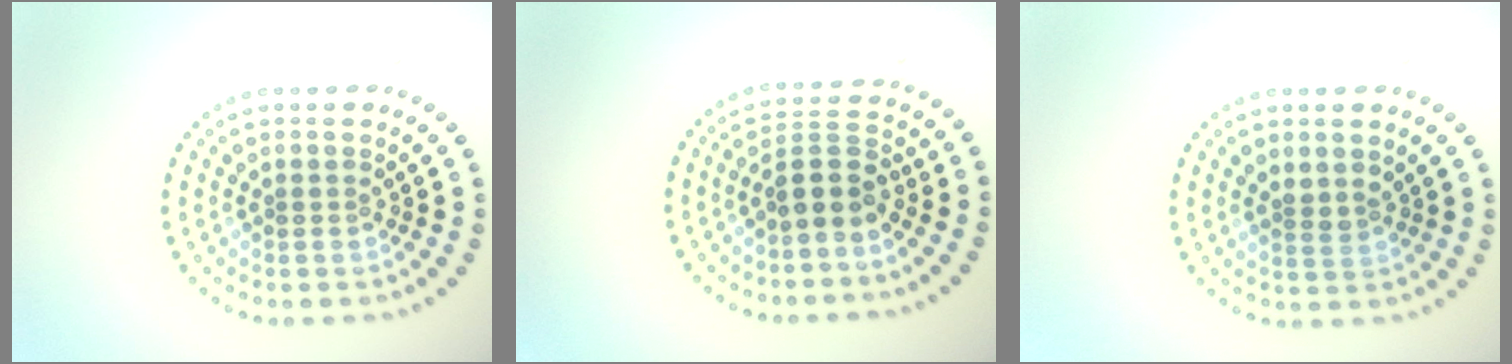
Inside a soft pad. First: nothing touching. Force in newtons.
{"total": 2.9, "press": 2.4, "slide": 1.6}
{"total": 1.4, "press": 1.2, "slide": 0.8}